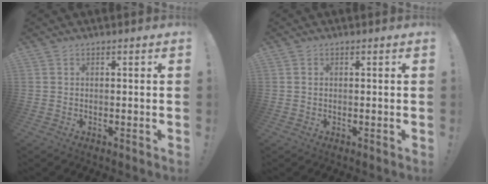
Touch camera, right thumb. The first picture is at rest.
{"total": 0.6, "force": [0.3, 0.4, 0.4], "torque": [-0.012, 0.003, 0.005]}